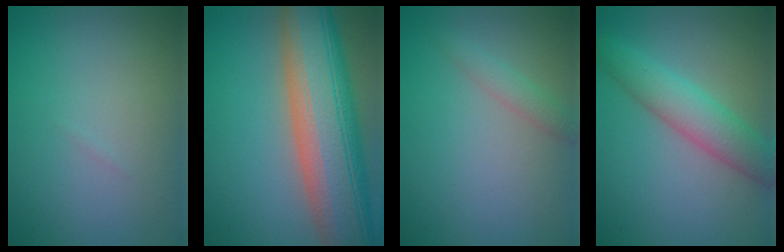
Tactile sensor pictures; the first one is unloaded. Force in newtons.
{"total": 14.2, "press": 14.1, "slide": 1.2}
{"total": 1.5, "press": 1.5, "slide": 0.1}
{"total": 4.6, "press": 4.6, "slide": 0.2}